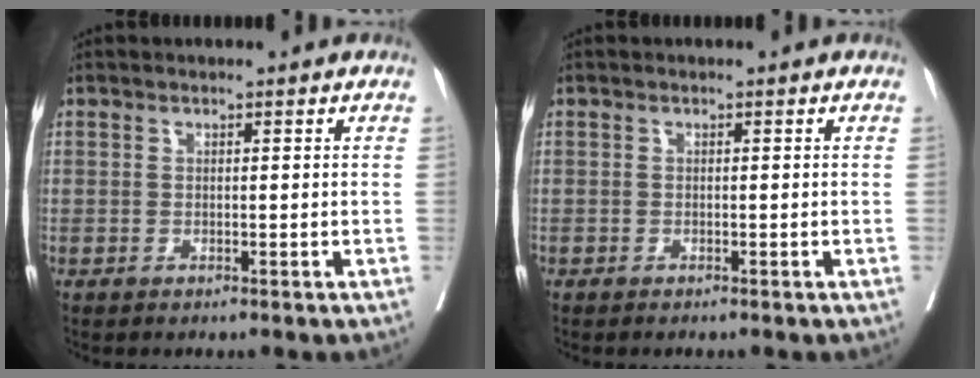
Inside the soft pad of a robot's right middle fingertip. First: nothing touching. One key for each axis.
{"total": 0.6, "fx": -0.6, "fy": 0.1, "fz": 0.1, "tx": -0.005, "ty": -0.001, "tz": -0.012}